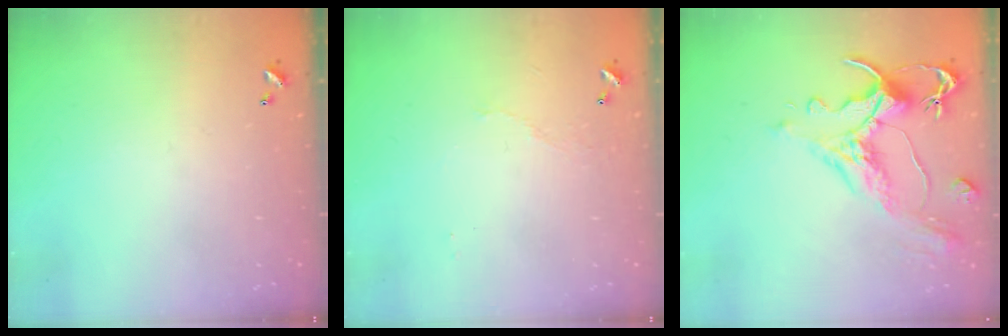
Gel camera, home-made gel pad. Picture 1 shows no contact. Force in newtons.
{"total": 2.9, "press": 2.8, "slide": 0.6}
{"total": 1.6, "press": 0.4, "slide": 1.6}